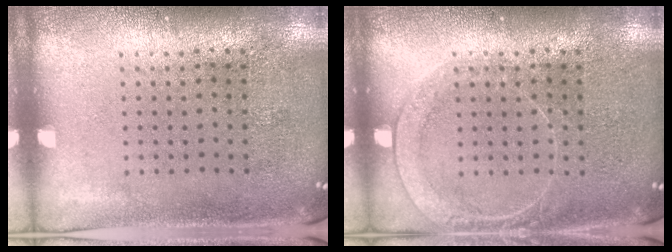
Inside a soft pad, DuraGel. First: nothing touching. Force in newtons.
{"total": 1.7, "press": 1.7, "slide": 0.3}